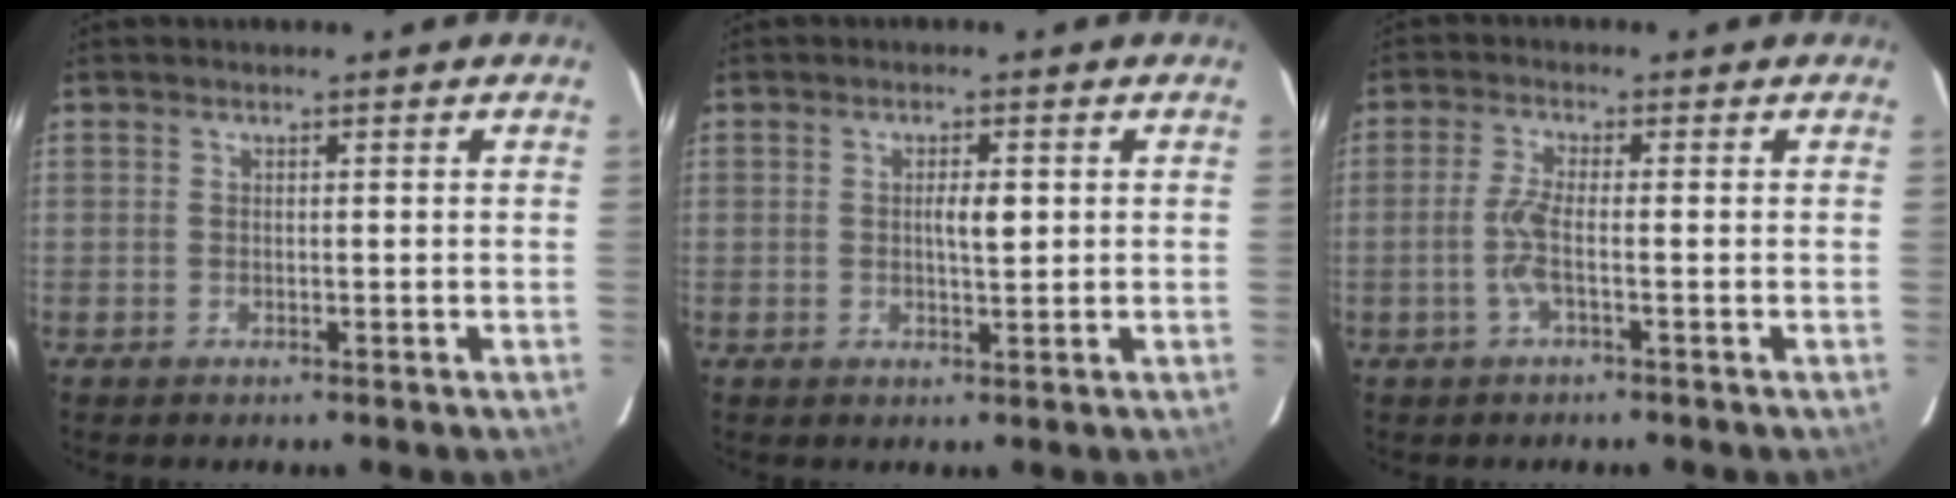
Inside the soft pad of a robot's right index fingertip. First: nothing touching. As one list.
[{"total": 2.7, "force": [0.4, 0.6, 2.6], "torque": [-0.046, 0.001, 0.006]}, {"total": 3.6, "force": [-1.0, 0.2, 3.4], "torque": [-0.078, -0.001, -0.023]}]